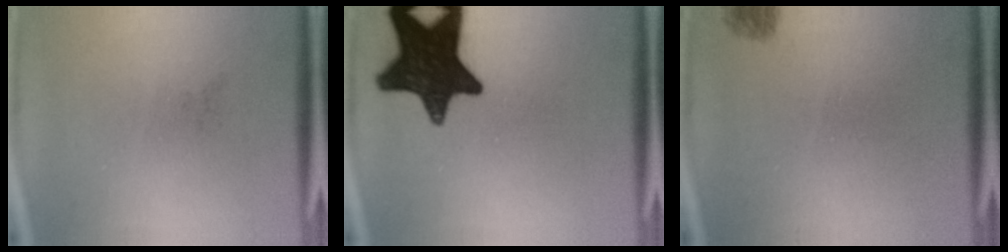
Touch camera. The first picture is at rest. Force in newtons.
{"total": 16.7}
{"total": 1.4}